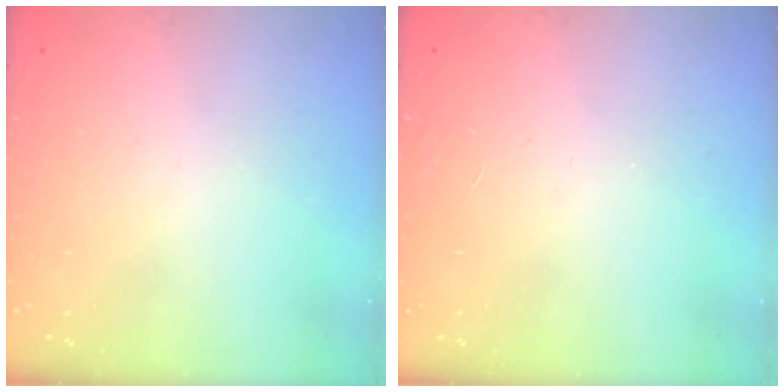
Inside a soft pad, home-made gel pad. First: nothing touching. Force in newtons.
{"total": 0.0}